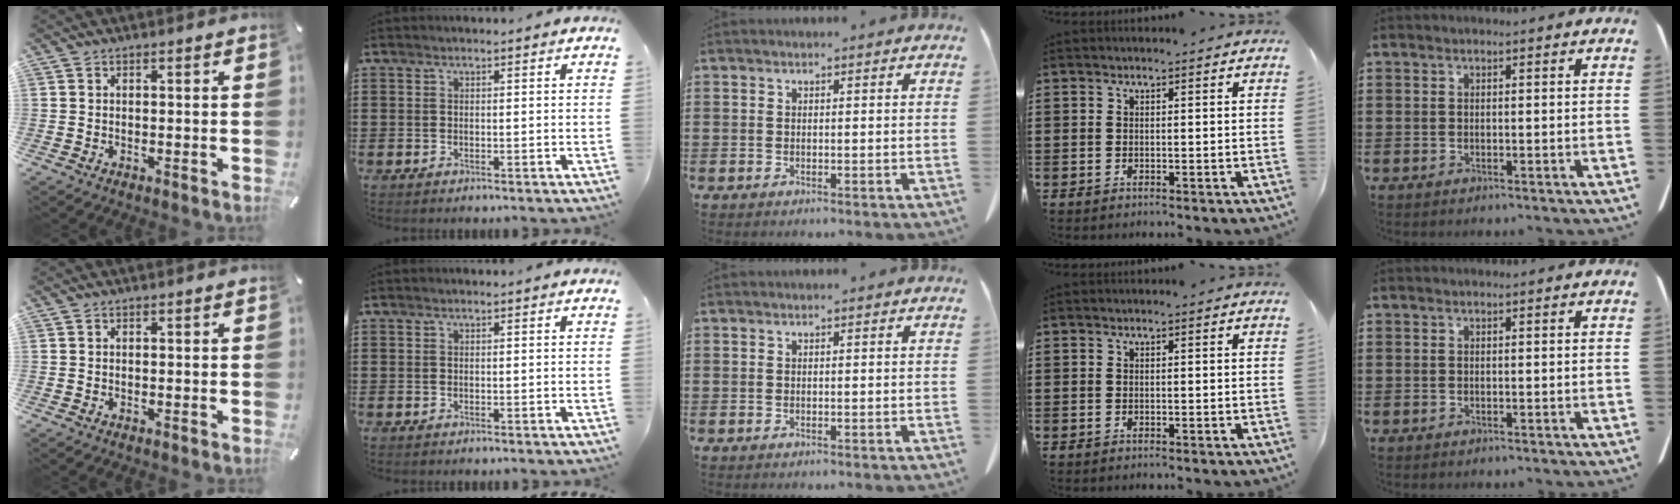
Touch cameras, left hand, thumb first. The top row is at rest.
{}